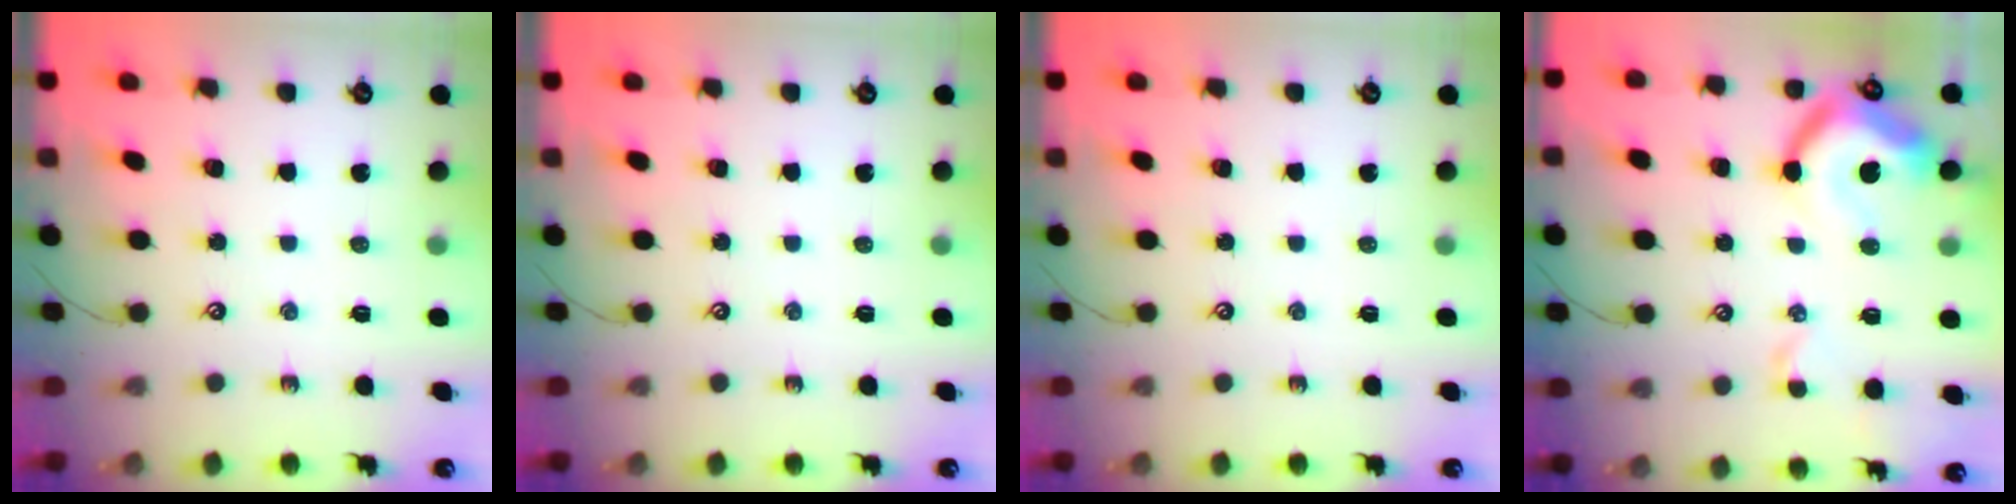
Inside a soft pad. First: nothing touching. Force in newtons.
{"total": 0.0}
{"total": 0.0}
{"total": 11.6, "press": 11.5, "slide": 2.1}